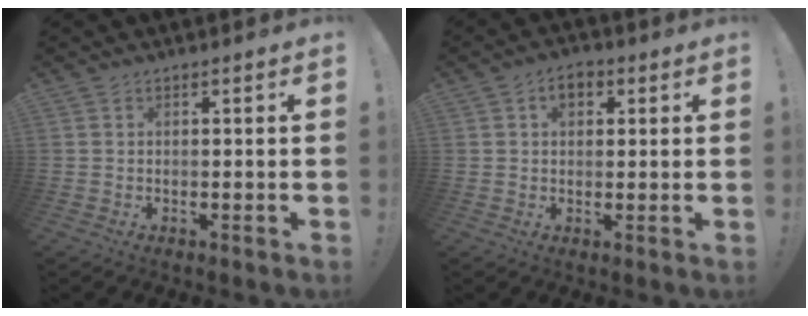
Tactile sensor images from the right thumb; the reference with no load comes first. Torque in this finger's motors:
{"motor_torque": [-0.29, 0.29, 0.05, 0.06, 0.00]}